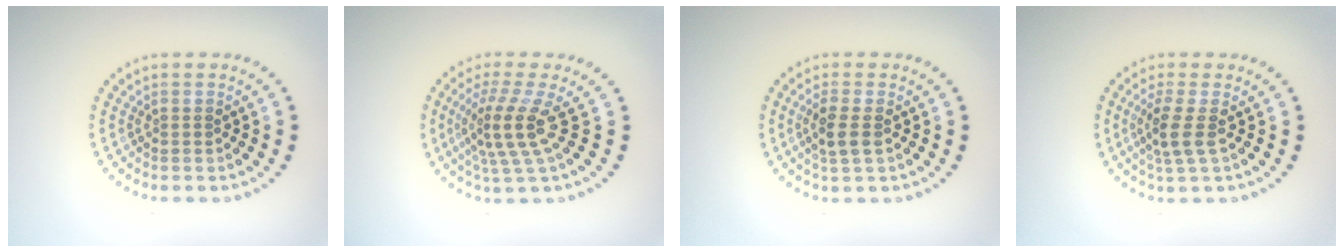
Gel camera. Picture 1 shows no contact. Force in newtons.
{"total": 4.0, "press": 2.7, "slide": 2.9}
{"total": 2.3, "press": 2.1, "slide": 0.9}
{"total": 2.6, "press": 2.0, "slide": 1.6}